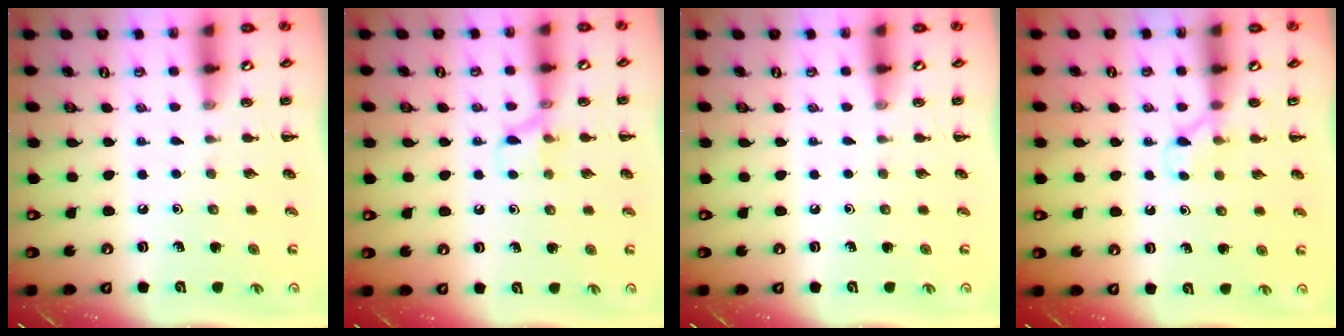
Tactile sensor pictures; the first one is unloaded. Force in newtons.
{"total": 7.6, "press": 7.5, "slide": 1.1}
{"total": 0.0}
{"total": 3.3, "press": 3.2, "slide": 1.0}